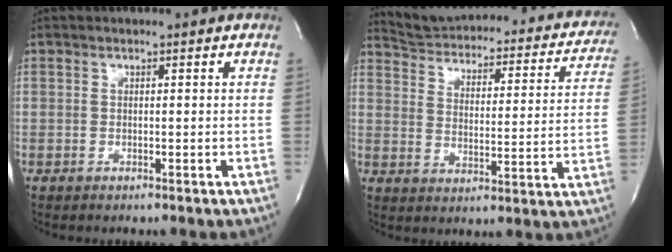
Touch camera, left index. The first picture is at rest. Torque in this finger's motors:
{"motor_torque": [0.43, -0.65, -0.20, -0.04]}